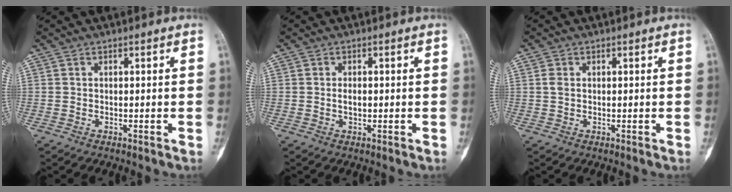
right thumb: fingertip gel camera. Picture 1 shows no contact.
{"total": 1.7, "force": [-0.1, 0.9, 1.4], "torque": [-0.021, 0.001, -0.001]}
{"total": 1.2, "force": [0.3, 0.9, 0.8], "torque": [-0.014, 0.003, 0.007]}